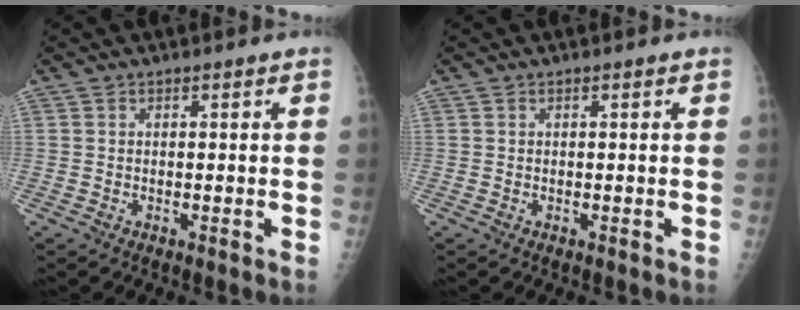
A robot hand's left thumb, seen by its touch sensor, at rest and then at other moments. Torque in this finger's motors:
{"motor_torque": [-0.08, 0.08, -0.01, 0.00, 0.00]}